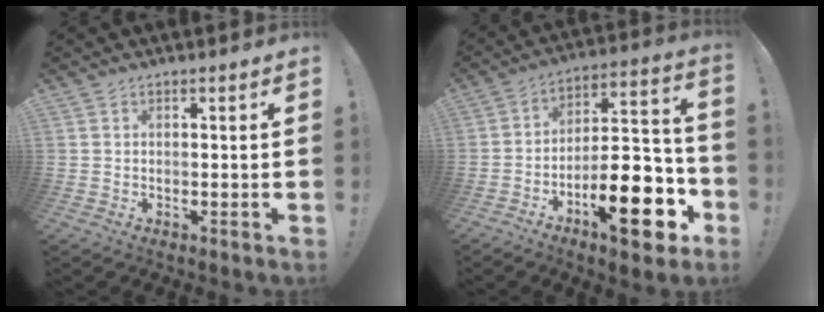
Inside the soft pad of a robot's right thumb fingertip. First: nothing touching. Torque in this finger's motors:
{"motor_torque": [1.99, 2.03, 1.47, -1.30, 0.14]}